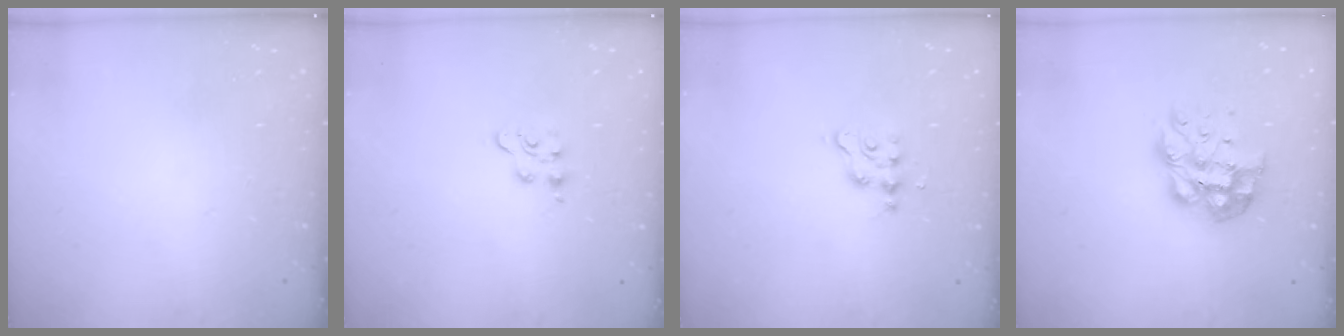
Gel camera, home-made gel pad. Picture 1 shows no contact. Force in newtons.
{"total": 3.8, "press": 3.8, "slide": 0.5}
{"total": 3.5, "press": 3.5, "slide": 0.1}
{"total": 11.8, "press": 11.8, "slide": 1.1}